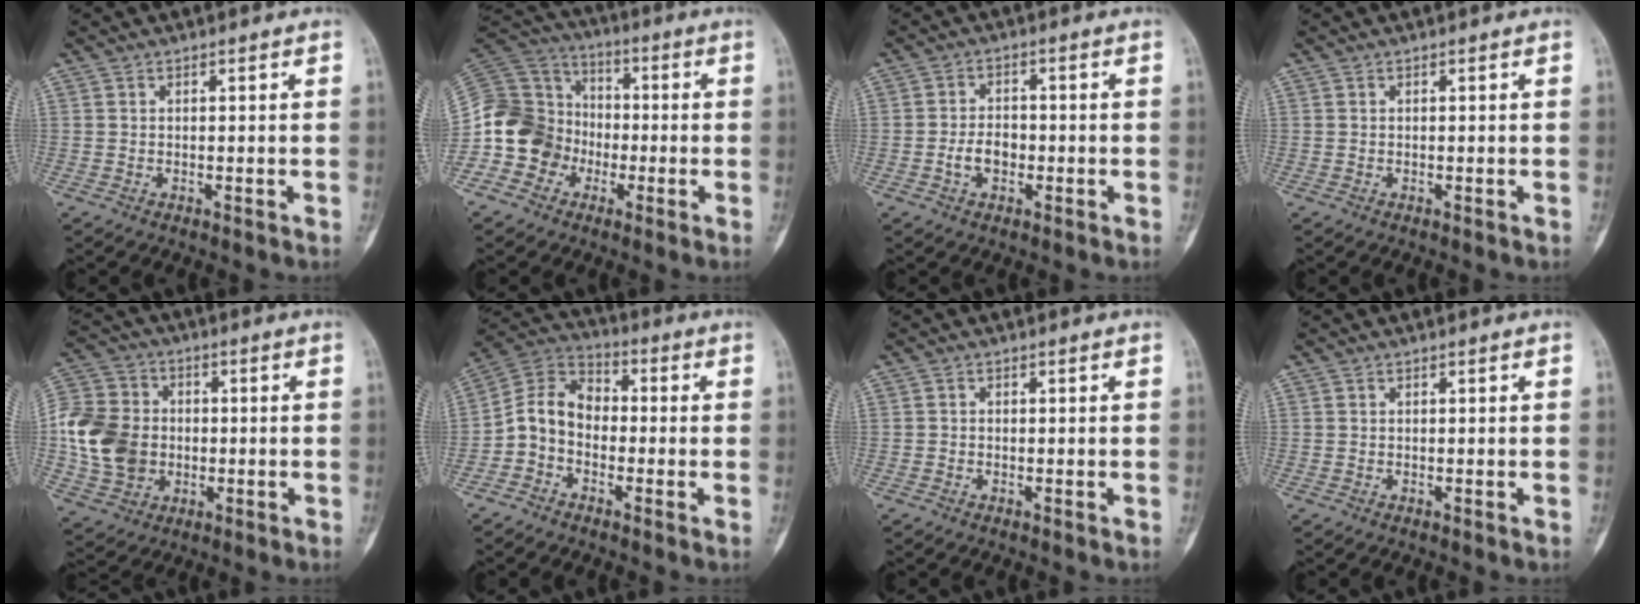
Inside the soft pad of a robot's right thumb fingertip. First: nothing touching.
{"total": 14.8, "force": [-5.2, 13.1, 4.7], "torque": [-0.072, 0.076, -0.098]}
{"total": 4.3, "force": [-1.3, 2.9, 2.9], "torque": [-0.042, 0.014, -0.024]}
{"total": 0.0}
{"total": 15.2, "force": [-1.3, 12.4, 8.7], "torque": [-0.160, 0.017, -0.027]}
{"total": 9.0, "force": [-2.2, 7.0, 5.3], "torque": [-0.084, 0.049, -0.058]}
{"total": 0.0}
{"total": 0.0}